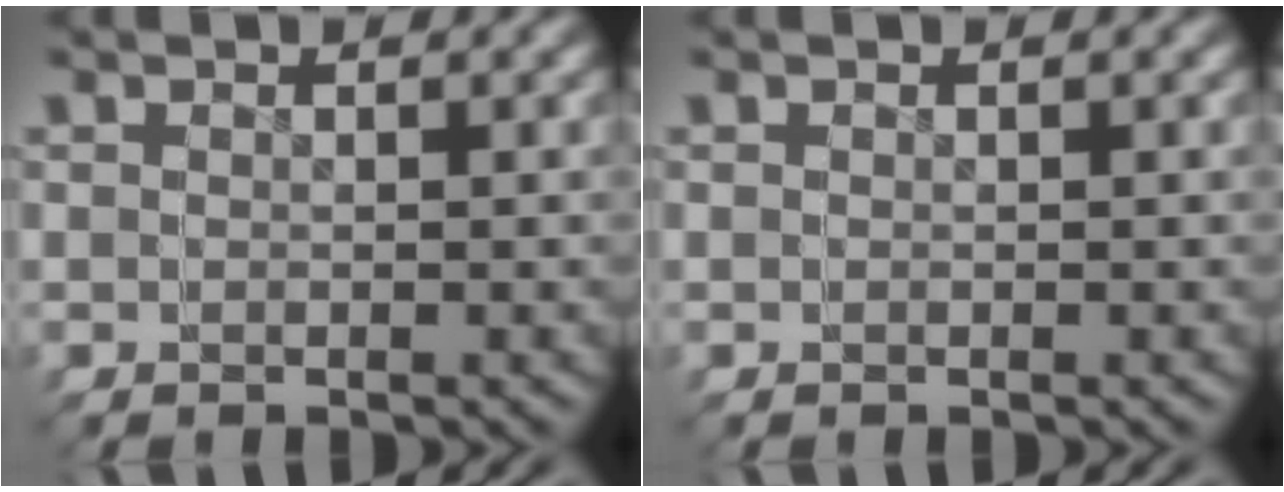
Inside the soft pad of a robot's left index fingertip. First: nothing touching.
{"total": 0.0}